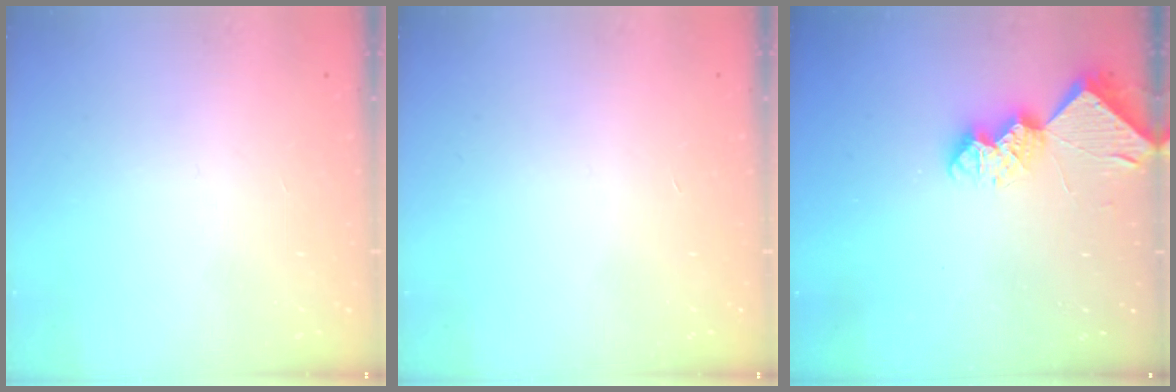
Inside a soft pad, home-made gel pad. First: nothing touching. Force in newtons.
{"total": 0.0}
{"total": 8.8, "press": 8.8, "slide": 1.0}